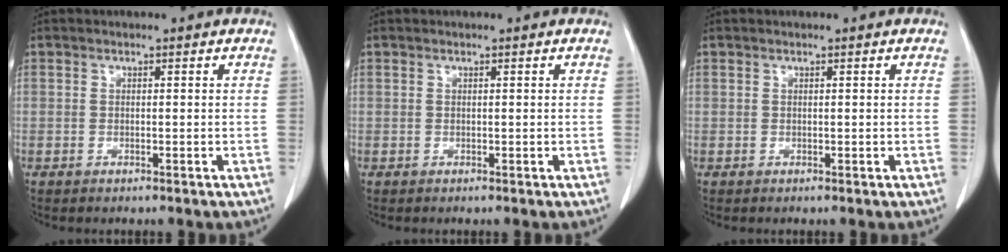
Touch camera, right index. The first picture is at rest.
{"total": 0.0}
{"total": 0.0}